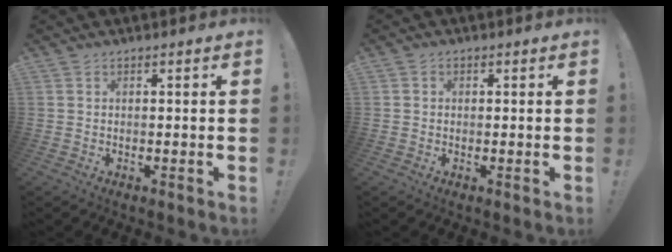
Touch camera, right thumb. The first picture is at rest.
{"total": 1.2, "force": [-0.1, 1.1, 0.5], "torque": [-0.004, 0.002, -0.004]}